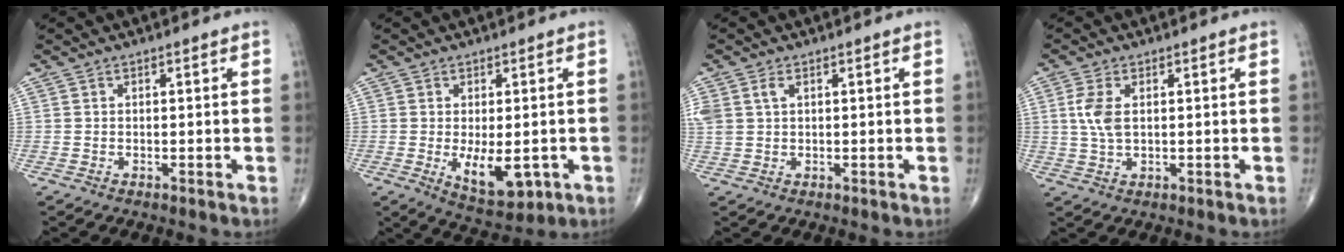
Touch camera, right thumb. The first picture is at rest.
{"total": 8.5, "force": [-1.8, 4.1, 7.2], "torque": [-0.091, -0.016, -0.013]}
{"total": 4.3, "force": [1.4, 2.8, 3.0], "torque": [-0.085, 0.013, 0.036]}
{"total": 4.9, "force": [1.0, 2.5, 4.1], "torque": [-0.098, 0.001, 0.019]}